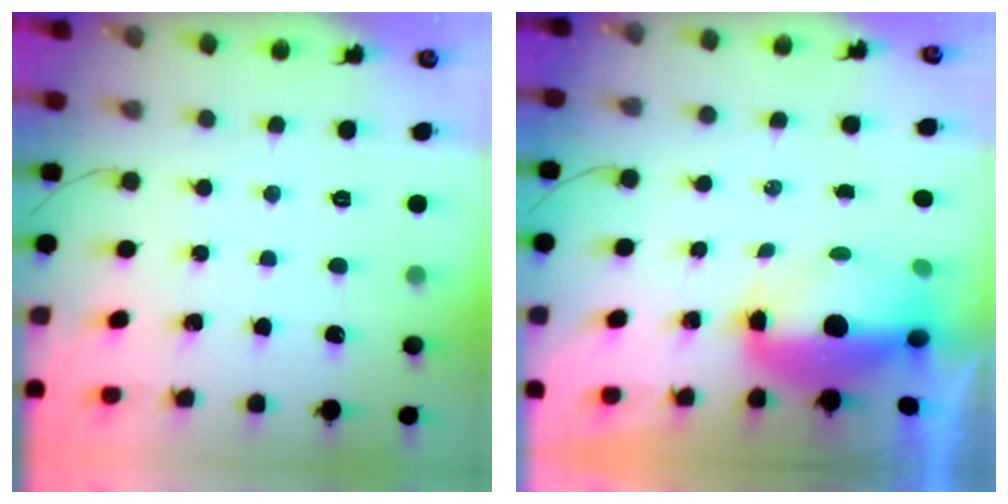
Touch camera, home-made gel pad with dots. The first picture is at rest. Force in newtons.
{"total": 7.8, "press": 7.5, "slide": 1.8}